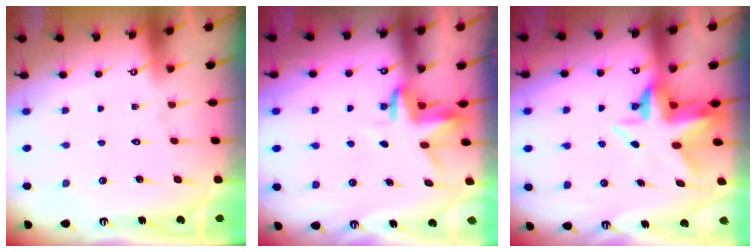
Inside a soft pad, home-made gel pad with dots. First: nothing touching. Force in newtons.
{"total": 3.6, "press": 3.6, "slide": 0.2}
{"total": 6.2, "press": 6.1, "slide": 1.2}